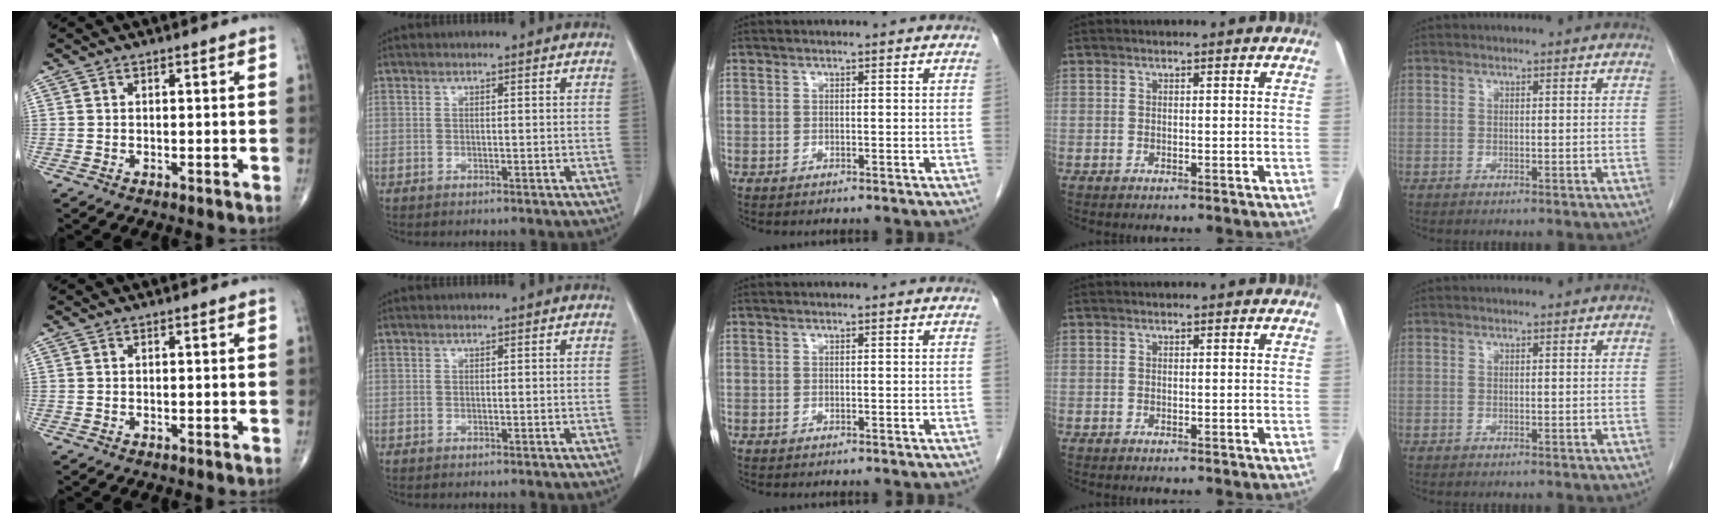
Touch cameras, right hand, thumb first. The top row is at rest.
{}